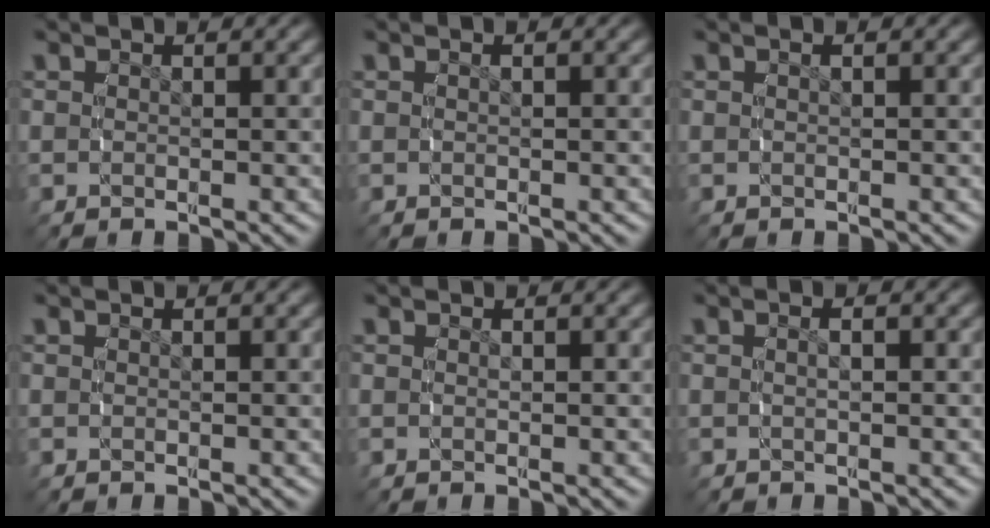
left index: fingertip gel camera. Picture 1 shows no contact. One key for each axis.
{"total": 0.0}
{"total": 0.0}
{"total": 0.0}
{"total": 0.0}
{"total": 0.9, "fx": -0.2, "fy": 0.1, "fz": 0.9, "tx": -0.017, "ty": -0.002, "tz": 0.000}